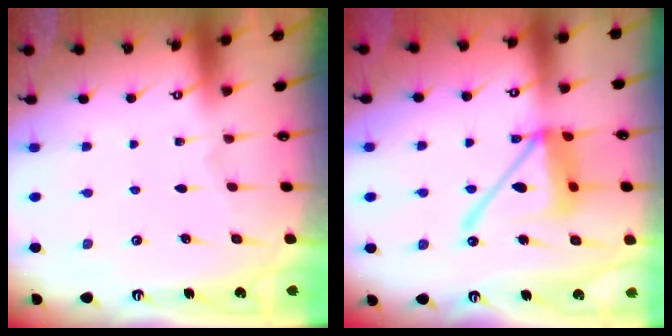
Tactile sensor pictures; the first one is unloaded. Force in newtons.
{"total": 15.7, "press": 15.6, "slide": 1.7}